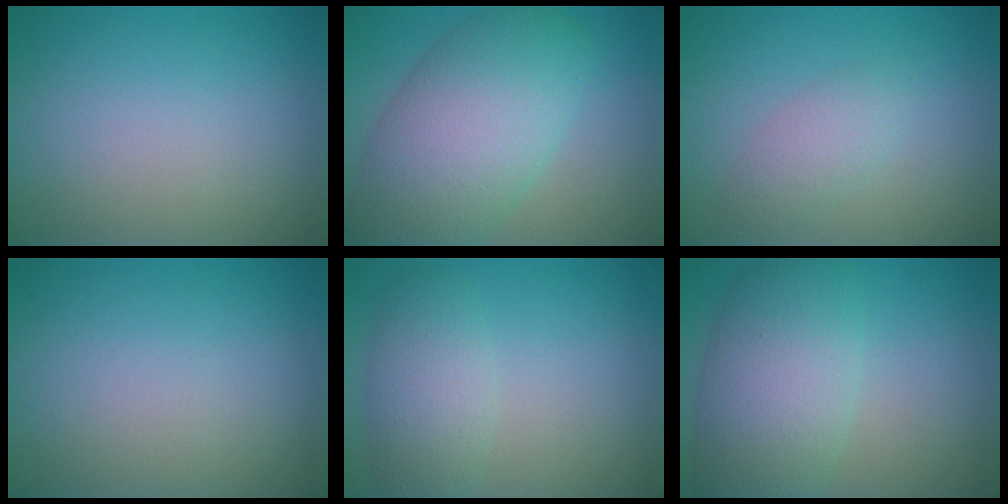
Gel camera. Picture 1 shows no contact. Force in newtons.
{"total": 10.2, "press": 10.2, "slide": 0.3}
{"total": 2.2, "press": 2.2, "slide": 0.2}
{"total": 0.0}
{"total": 3.6, "press": 3.6, "slide": 0.2}
{"total": 7.6, "press": 7.6, "slide": 0.1}